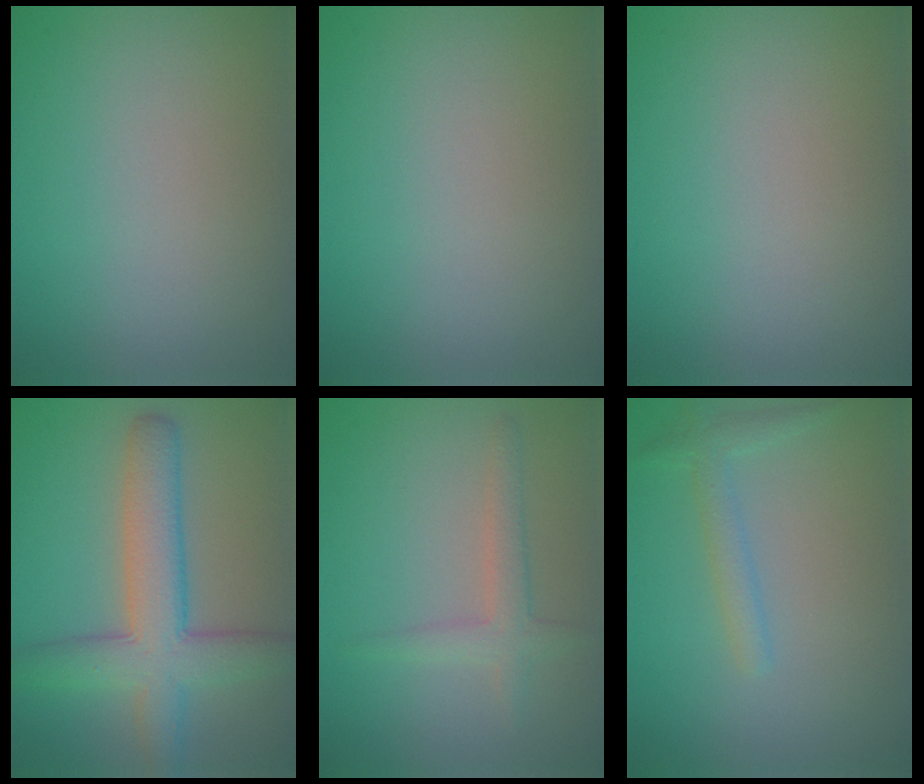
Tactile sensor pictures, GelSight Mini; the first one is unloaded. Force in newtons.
{"total": 0.0}
{"total": 0.0}
{"total": 6.8, "press": 6.8, "slide": 0.5}
{"total": 2.2, "press": 2.2, "slide": 0.1}
{"total": 1.9, "press": 1.9, "slide": 0.1}